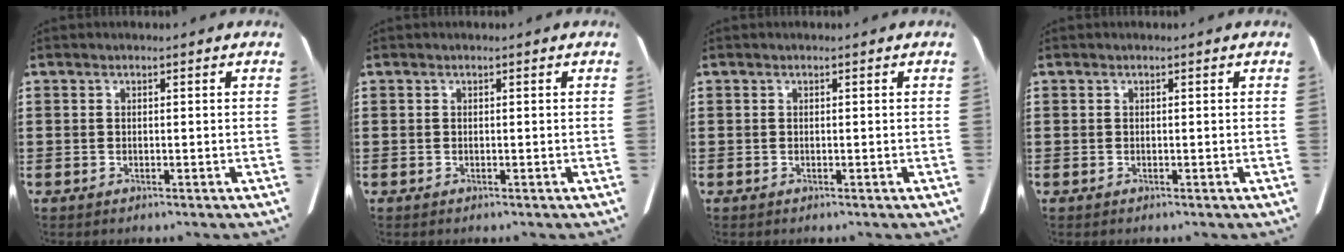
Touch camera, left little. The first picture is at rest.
{"total": 0.0}
{"total": 0.0}
{"total": 0.0}